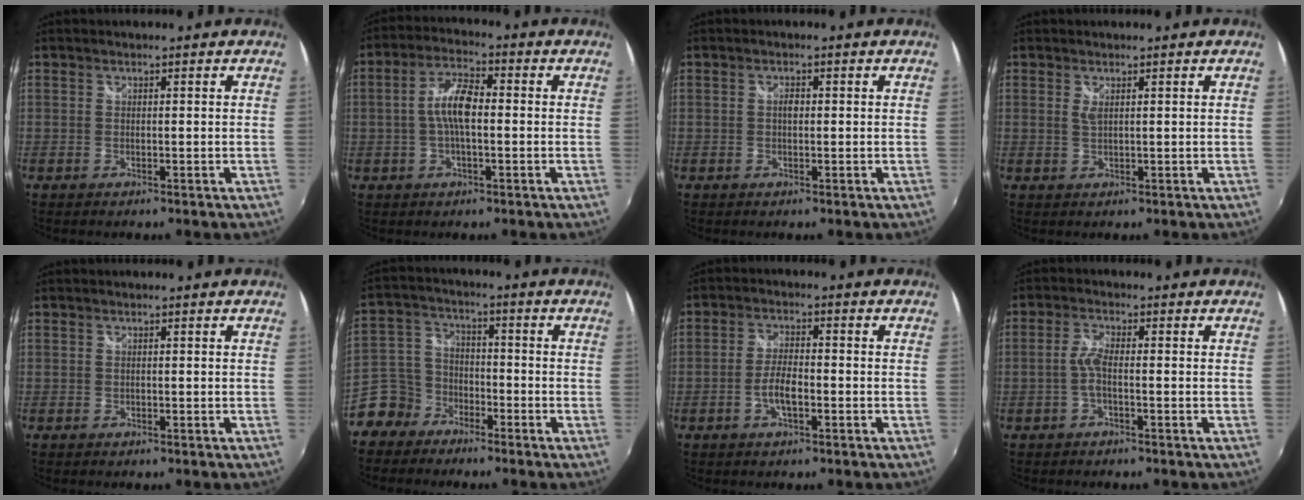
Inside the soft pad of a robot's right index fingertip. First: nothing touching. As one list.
[{"total": 7.1, "force": [-0.5, 2.5, 6.6], "torque": [-0.131, 0.014, -0.013]}, {"total": 1.2, "force": [0.0, 0.7, 1.0], "torque": [-0.018, 0.003, -0.002]}, {"total": 1.3, "force": [0.6, 0.3, 1.1], "torque": [-0.020, -0.001, 0.009]}, {"total": 0.0}, {"total": 8.8, "force": [-6.3, 6.1, 1.0], "torque": [-0.043, 0.028, -0.131]}, {"total": 4.7, "force": [-1.8, 1.5, 4.1], "torque": [-0.085, 0.003, -0.034]}, {"total": 2.9, "force": [-0.9, 0.6, 2.8], "torque": [-0.063, 0.005, -0.019]}]